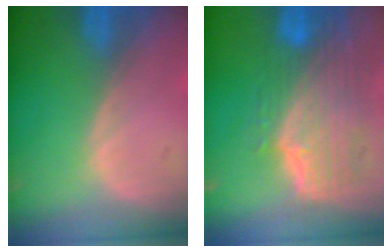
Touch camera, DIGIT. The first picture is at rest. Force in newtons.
{"total": 10.0, "press": 8.9, "slide": 4.6}